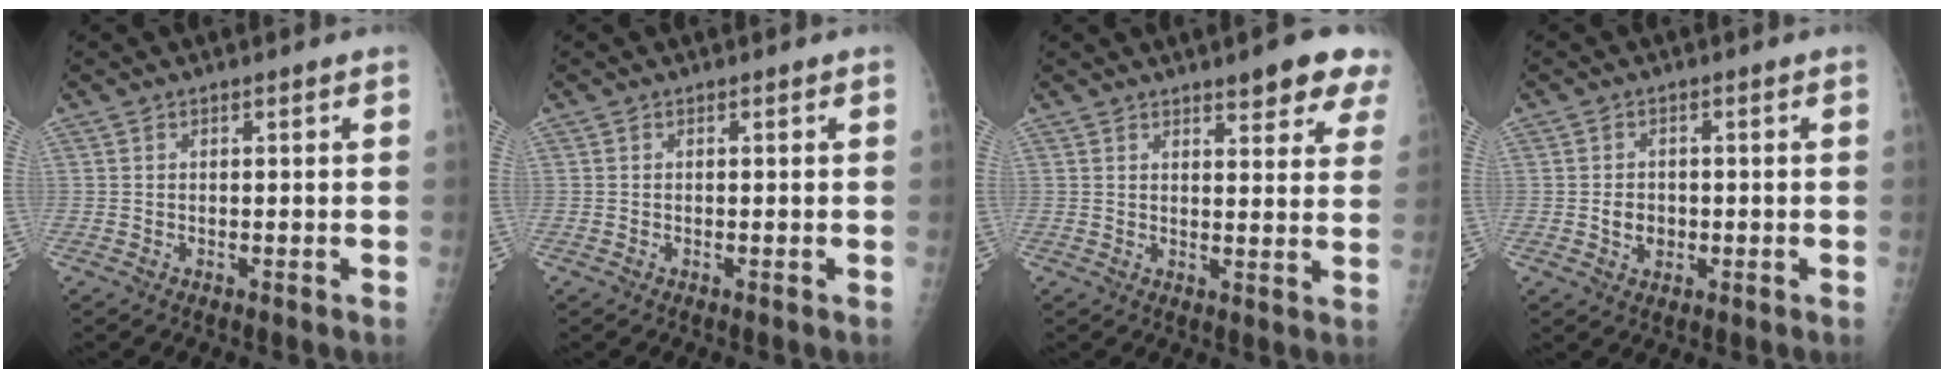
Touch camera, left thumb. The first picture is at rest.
{"total": 0.0}
{"total": 9.0, "force": [6.3, 2.6, 5.8], "torque": [-0.041, -0.028, 0.069]}
{"total": 3.2, "force": [-0.6, 2.7, 1.6], "torque": [-0.010, 0.005, -0.005]}